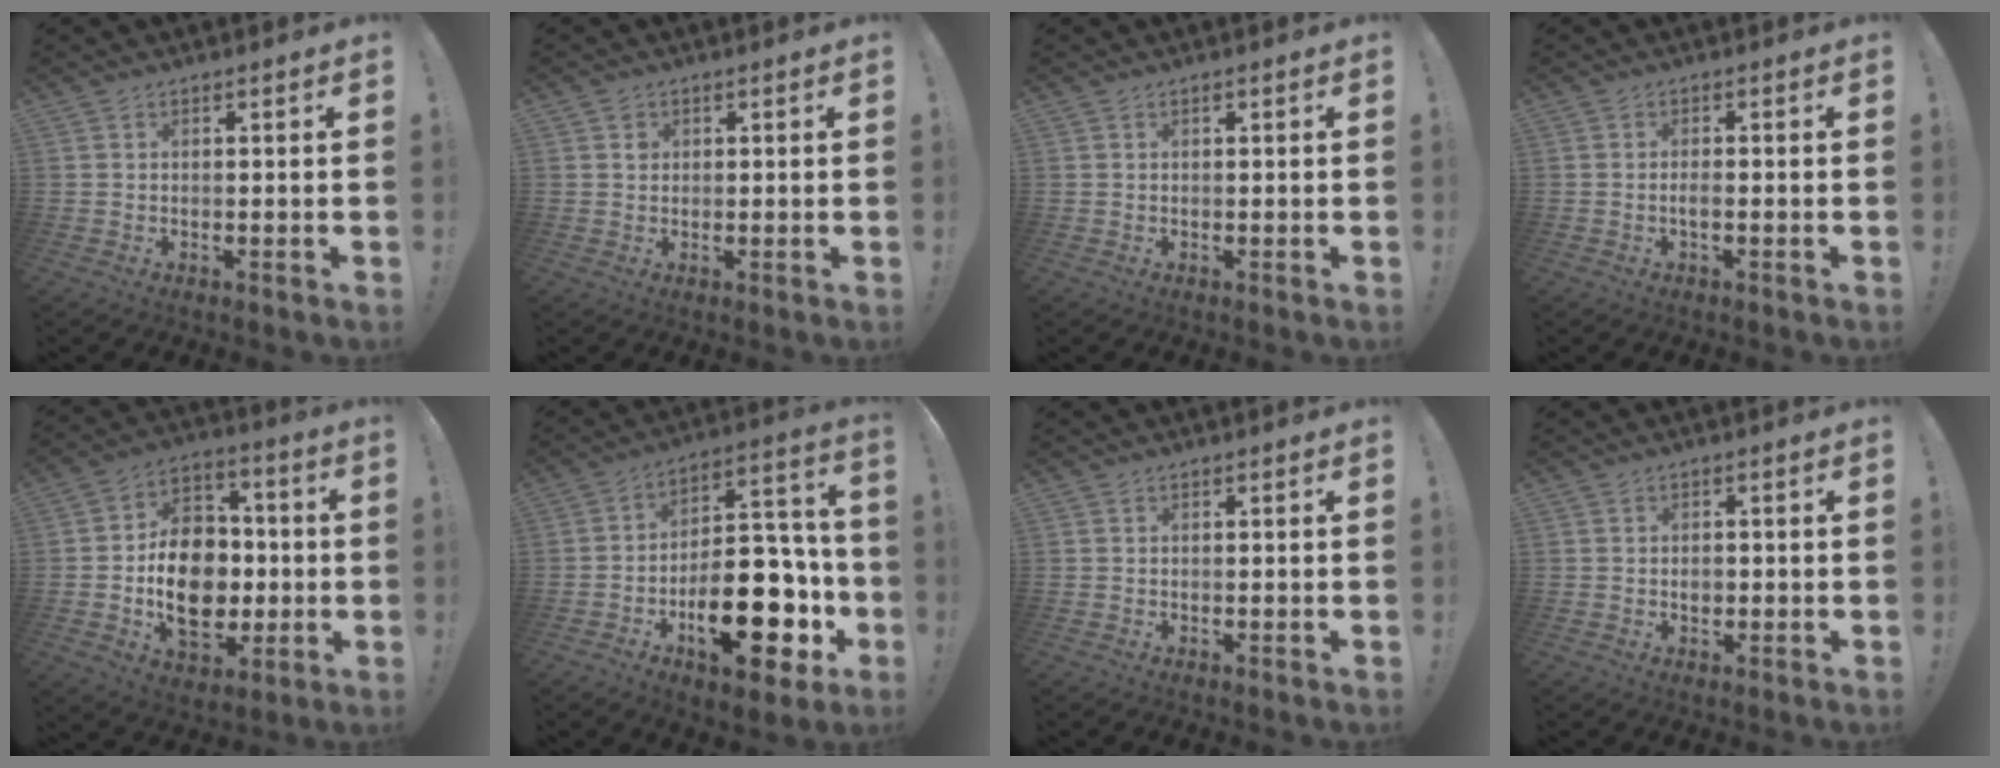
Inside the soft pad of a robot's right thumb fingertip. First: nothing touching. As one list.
[{"total": 1.6, "force": [0.5, 1.5, 0.3], "torque": [0.006, -0.002, 0.006]}, {"total": 0.0}, {"total": 1.9, "force": [-0.8, 0.4, 1.7], "torque": [-0.031, 0.004, -0.015]}, {"total": 17.7, "force": [-2.7, 13.6, 11.0], "torque": [-0.181, 0.021, -0.036]}, {"total": 24.7, "force": [-9.7, 12.4, 19.1], "torque": [-0.260, 0.070, -0.134]}, {"total": 0.0}, {"total": 1.9, "force": [-0.5, 1.4, 1.1], "torque": [-0.005, -0.003, -0.012]}]